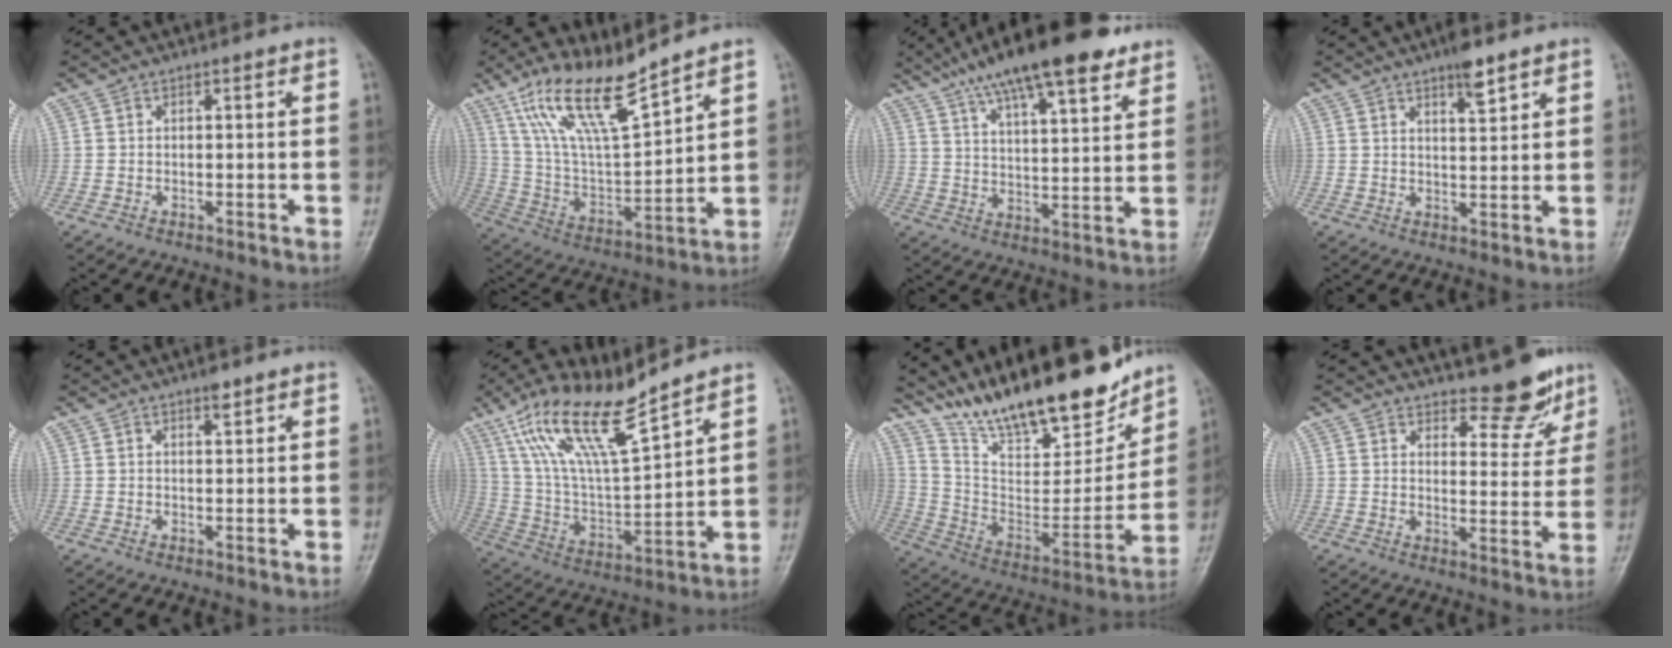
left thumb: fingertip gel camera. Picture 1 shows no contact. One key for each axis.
{"total": 15.7, "fx": 11.8, "fy": 3.0, "fz": 9.9, "tx": -0.173, "ty": -0.062, "tz": 0.239}
{"total": 19.3, "fx": 13.1, "fy": 5.3, "fz": 13.1, "tx": -0.197, "ty": -0.029, "tz": 0.213}
{"total": 4.8, "fx": 3.3, "fy": 1.1, "fz": 3.2, "tx": -0.043, "ty": -0.019, "tz": 0.052}
{"total": 1.7, "fx": 1.2, "fy": 0.5, "fz": 1.1, "tx": -0.011, "ty": -0.007, "tz": 0.019}
{"total": 17.5, "fx": 12.5, "fy": 3.5, "fz": 11.8, "tx": -0.209, "ty": -0.054, "tz": 0.247}
{"total": 24.6, "fx": 19.9, "fy": 6.8, "fz": 12.8, "tx": -0.170, "ty": -0.089, "tz": 0.340}
{"total": 8.2, "fx": 7.1, "fy": 3.0, "fz": 2.9, "tx": -0.011, "ty": -0.062, "tz": 0.097}